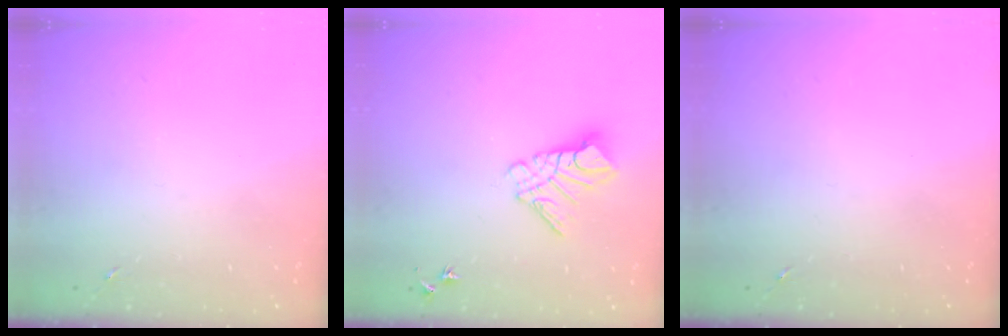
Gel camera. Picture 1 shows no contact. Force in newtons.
{"total": 10.6, "press": 10.5, "slide": 1.1}
{"total": 0.0}